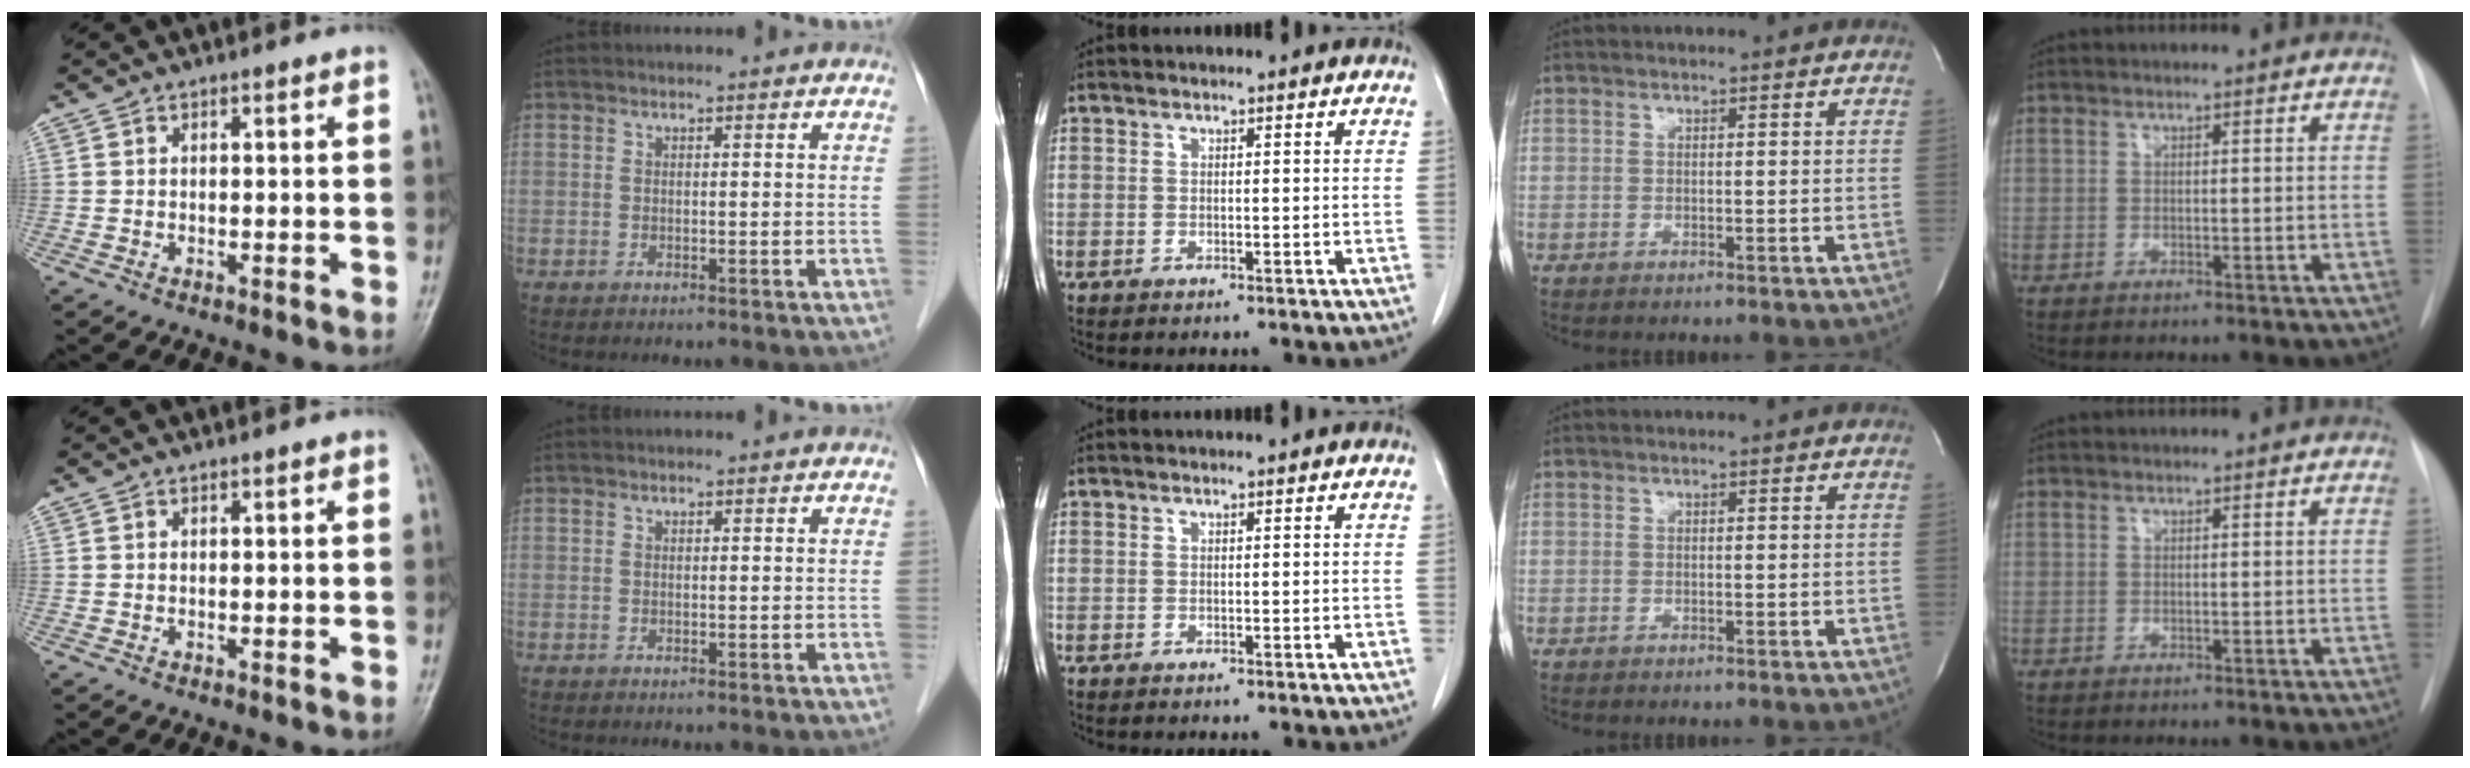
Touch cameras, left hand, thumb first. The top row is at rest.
{}